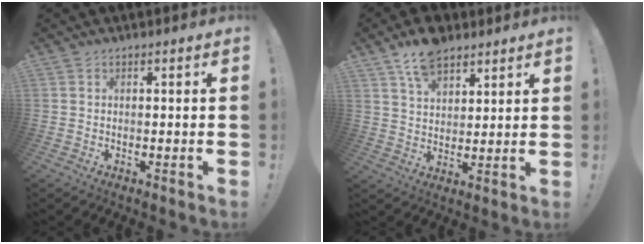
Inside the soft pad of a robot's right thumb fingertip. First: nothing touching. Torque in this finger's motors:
{"motor_torque": [0.47, 2.03, 0.19, -0.02, 0.05]}